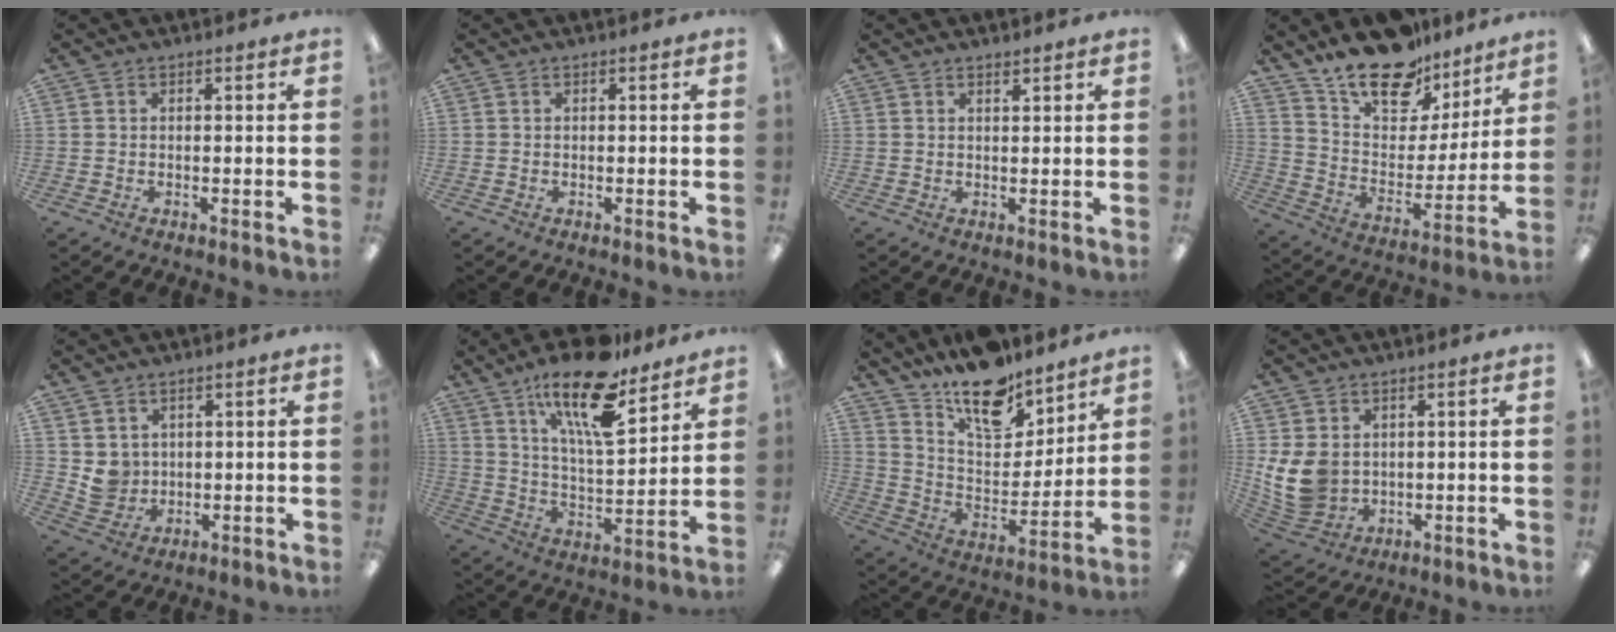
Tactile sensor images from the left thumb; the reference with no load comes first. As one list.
[{"total": 0.0}, {"total": 1.2, "force": [1.2, 0.2, 0.3], "torque": [-0.007, -0.002, 0.022]}, {"total": 18.6, "force": [15.0, 8.6, 6.8], "torque": [-0.122, -0.107, 0.269]}, {"total": 5.4, "force": [2.3, 4.8, 0.8], "torque": [-0.014, -0.007, 0.047]}, {"total": 19.9, "force": [13.6, 6.5, 13.1], "torque": [-0.224, -0.075, 0.226]}, {"total": 16.9, "force": [13.7, 7.1, 6.9], "torque": [-0.121, -0.102, 0.243]}, {"total": 10.5, "force": [1.2, 8.6, 5.9], "torque": [-0.149, -0.002, 0.026]}]